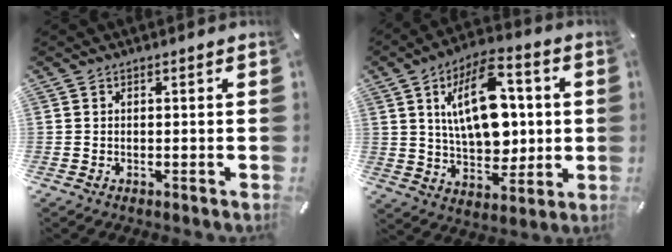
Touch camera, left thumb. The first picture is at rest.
{"total": 18.3, "force": [3.7, 10.5, 14.5], "torque": [-0.254, -0.003, 0.059]}